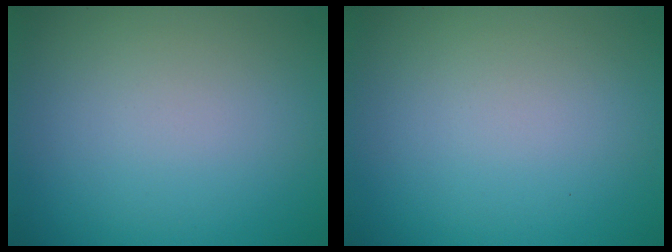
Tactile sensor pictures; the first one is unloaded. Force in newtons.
{"total": 0.0}